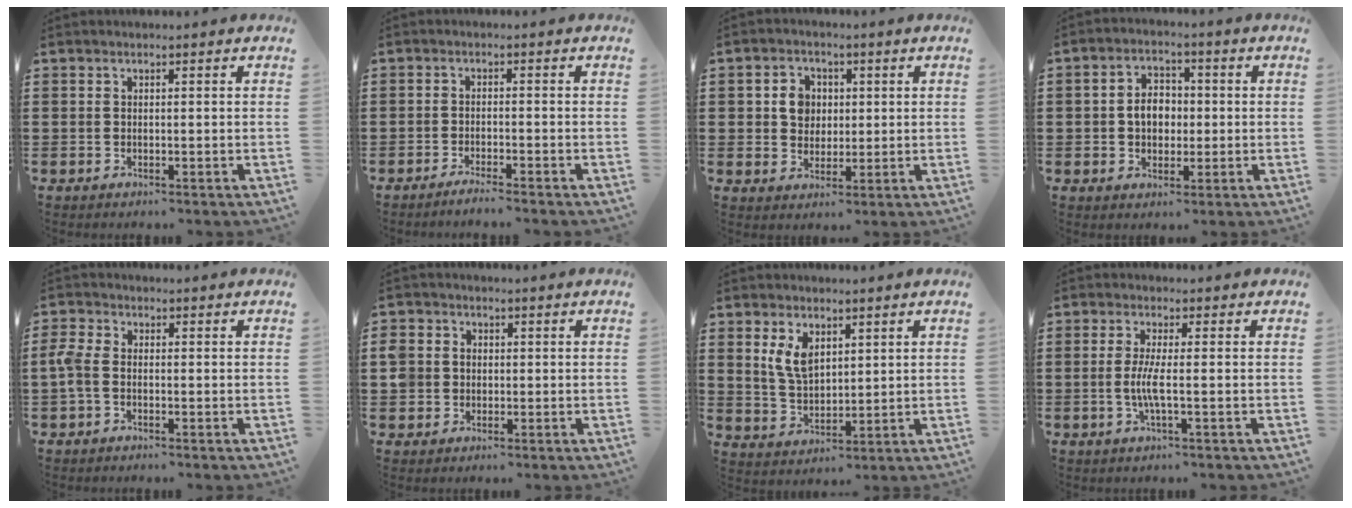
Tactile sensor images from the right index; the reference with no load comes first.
{"total": 1.9, "force": [-1.8, -0.3, 0.5], "torque": [-0.008, 0.001, -0.034]}
{"total": 5.0, "force": [1.0, 4.2, 2.4], "torque": [-0.055, 0.013, 0.013]}
{"total": 4.8, "force": [-0.2, 3.6, 3.2], "torque": [-0.062, 0.010, -0.010]}
{"total": 2.9, "force": [-0.8, 1.6, 2.2], "torque": [-0.071, -0.007, -0.025]}
{"total": 3.4, "force": [-0.2, 3.3, 0.9], "torque": [-0.037, 0.010, -0.008]}
{"total": 5.7, "force": [2.5, 3.2, 3.9], "torque": [-0.087, 0.008, 0.046]}
{"total": 4.0, "force": [-0.6, 0.1, 4.0], "torque": [-0.093, -0.014, -0.020]}